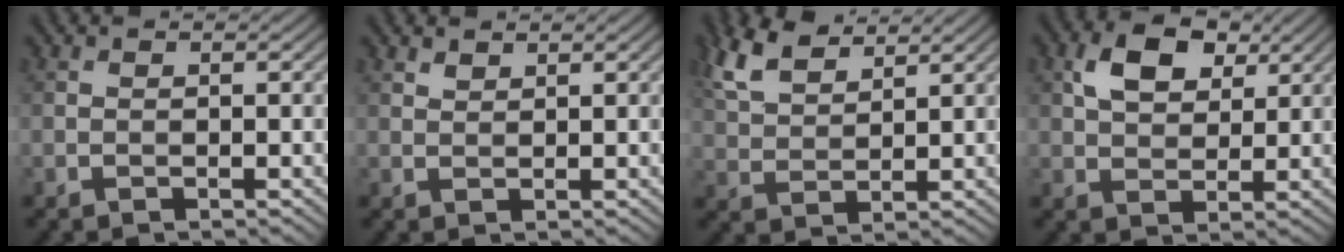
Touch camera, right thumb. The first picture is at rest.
{"total": 1.2, "force": [1.0, 0.5, 0.4], "torque": [-0.011, 0.000, 0.024]}
{"total": 7.0, "force": [4.9, 2.9, 4.1], "torque": [-0.107, 0.015, 0.105]}
{"total": 6.3, "force": [2.7, 4.0, 4.0], "torque": [-0.077, 0.003, 0.047]}